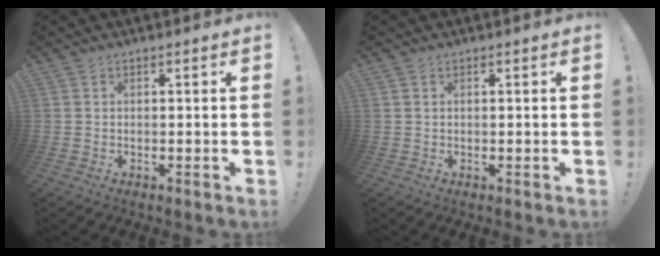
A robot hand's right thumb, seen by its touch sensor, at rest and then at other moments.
{"total": 0.6, "force": [0.3, 0.3, 0.3], "torque": [-0.012, 0.003, 0.007]}